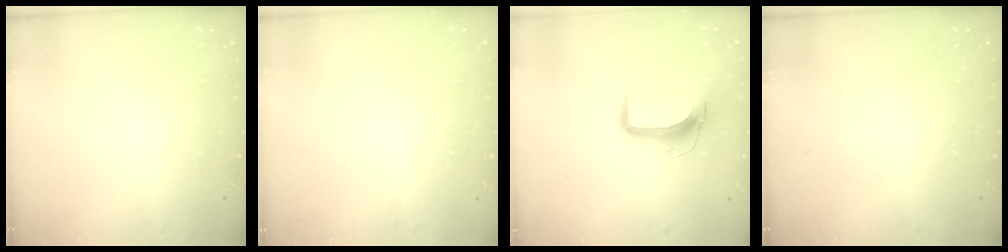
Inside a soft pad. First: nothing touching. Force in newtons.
{"total": 0.0}
{"total": 10.6, "press": 10.5, "slide": 1.0}
{"total": 0.0}